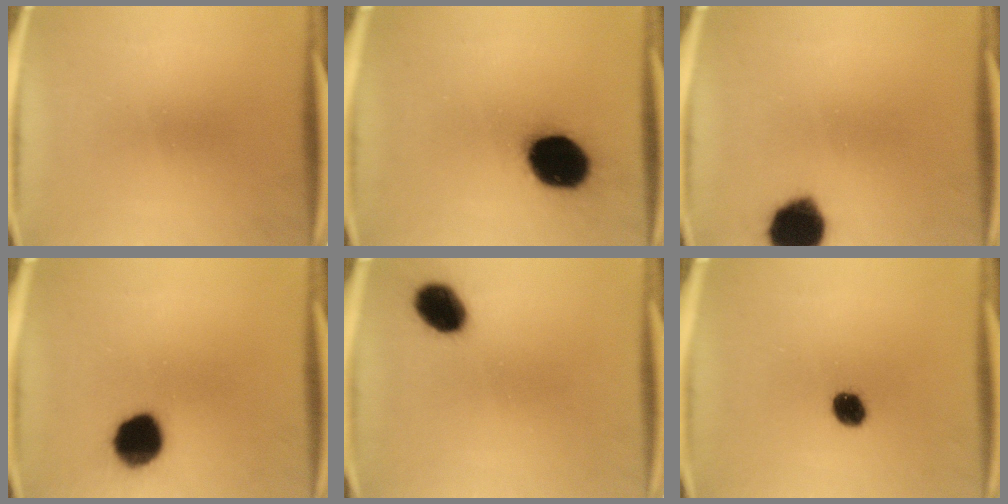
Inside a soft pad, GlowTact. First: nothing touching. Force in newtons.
{"total": 18.7}
{"total": 13.1}
{"total": 12.1}
{"total": 8.8}
{"total": 5.0}